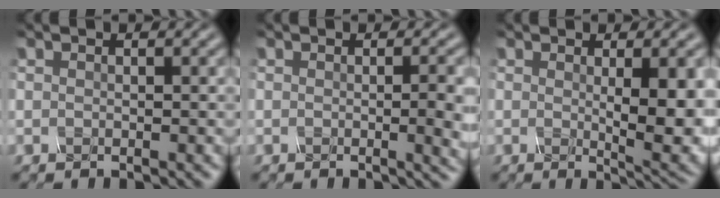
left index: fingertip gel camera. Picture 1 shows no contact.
{"total": 3.9, "force": [-0.2, 1.2, 3.7], "torque": [-0.035, -0.001, -0.001]}
{"total": 6.5, "force": [0.2, 1.5, 6.3], "torque": [-0.083, -0.008, 0.009]}